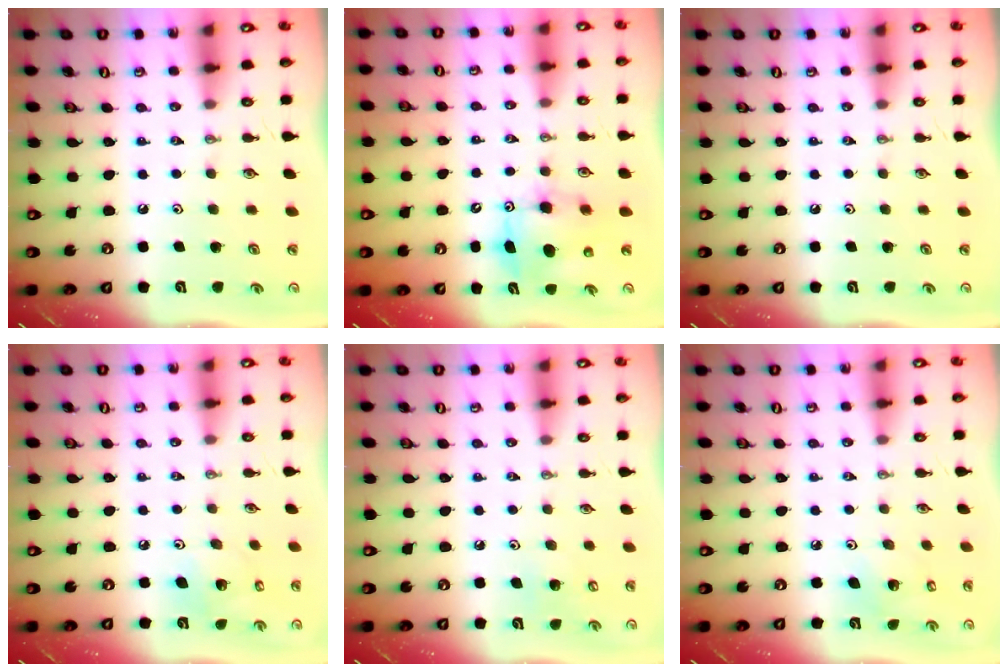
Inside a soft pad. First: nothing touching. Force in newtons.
{"total": 8.1, "press": 7.8, "slide": 2.2}
{"total": 0.0}
{"total": 6.4, "press": 6.3, "slide": 1.4}
{"total": 6.5, "press": 6.4, "slide": 1.1}
{"total": 5.2, "press": 4.7, "slide": 2.2}